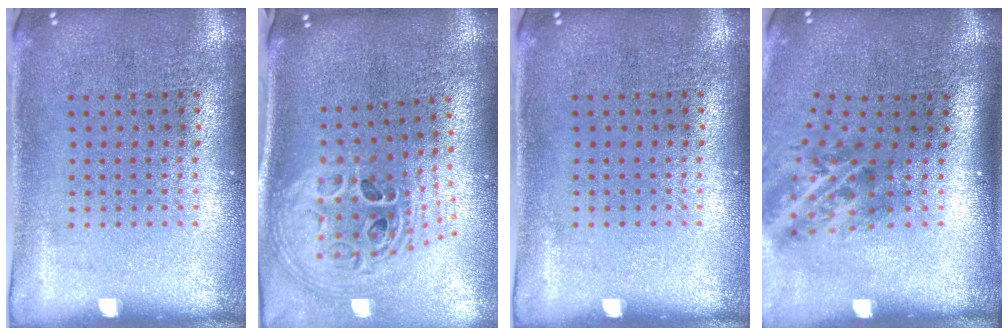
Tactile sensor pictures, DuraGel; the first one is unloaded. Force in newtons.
{"total": 2.4, "press": 1.7, "slide": 1.7}
{"total": 0.0}
{"total": 2.1, "press": 1.3, "slide": 1.6}